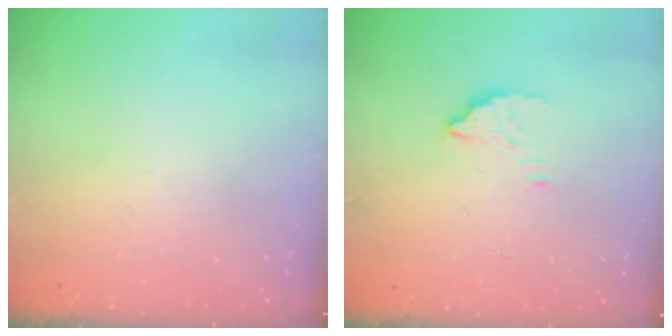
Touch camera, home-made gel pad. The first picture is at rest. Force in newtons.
{"total": 2.8, "press": 2.8, "slide": 0.2}